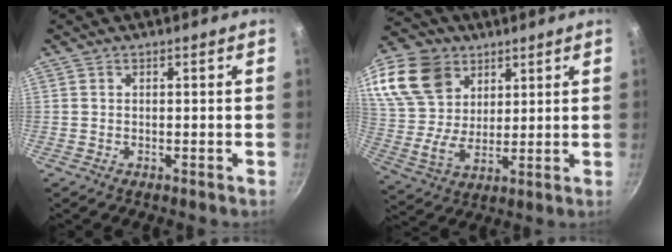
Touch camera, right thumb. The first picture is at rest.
{"total": 19.6, "force": [10.2, 13.6, 9.7], "torque": [-0.196, -0.017, 0.197]}